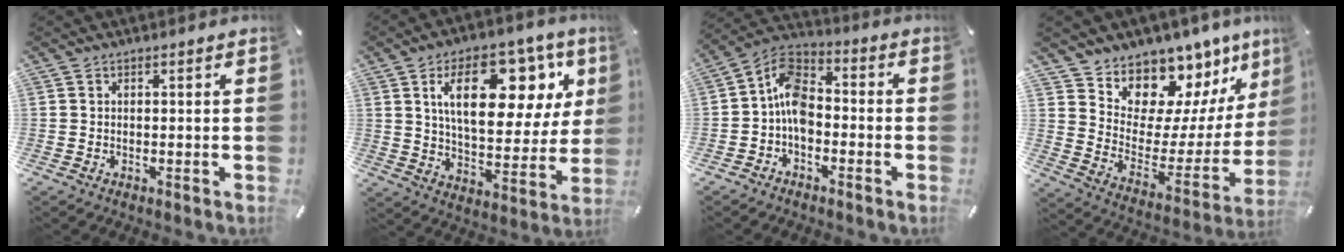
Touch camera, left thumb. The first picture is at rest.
{"total": 20.4, "force": [9.2, 10.7, 14.8], "torque": [-0.224, -0.028, 0.148]}
{"total": 8.9, "force": [-2.4, 6.0, 6.0], "torque": [-0.130, 0.012, -0.048]}
{"total": 11.1, "force": [9.9, 4.9, -1.1], "torque": [0.006, -0.137, 0.173]}